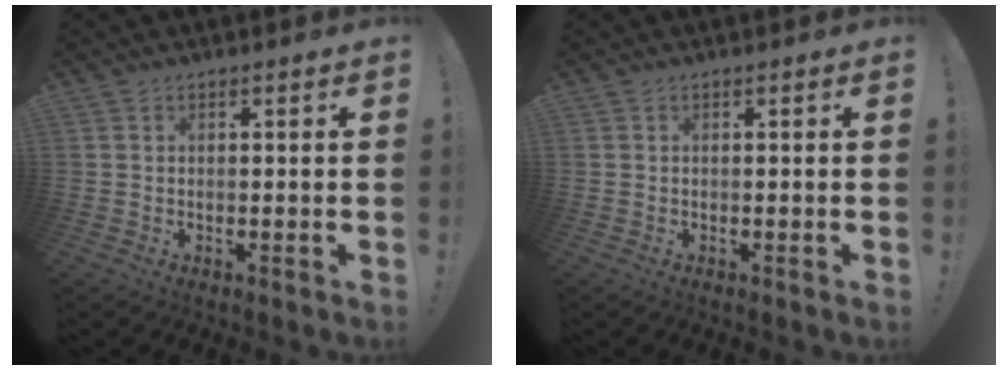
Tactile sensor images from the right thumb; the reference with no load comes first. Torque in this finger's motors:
{"motor_torque": [0.00, 0.00, 0.08, -0.08, 0.00]}